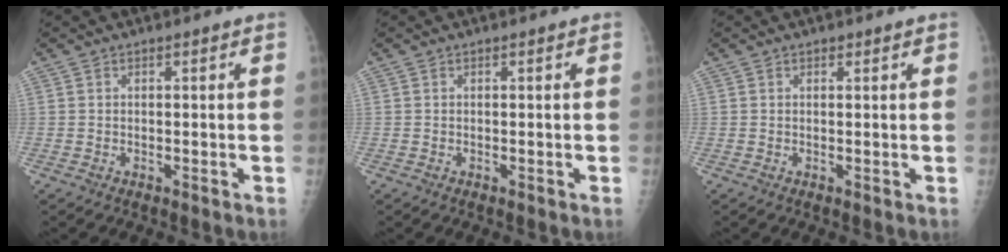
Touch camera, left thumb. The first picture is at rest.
{"total": 0.0}
{"total": 0.5, "force": [0.4, 0.3, 0.1], "torque": [-0.001, -0.003, 0.006]}